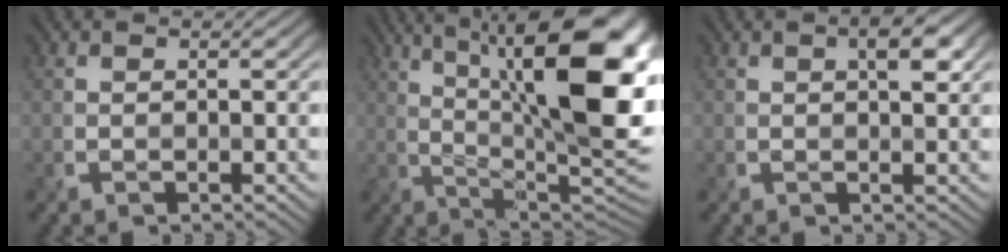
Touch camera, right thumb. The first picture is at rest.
{"total": 18.8, "force": [6.0, 6.4, 16.6], "torque": [-0.217, 0.033, 0.083]}
{"total": 3.1, "force": [1.1, 1.2, 2.6], "torque": [-0.047, 0.002, 0.016]}